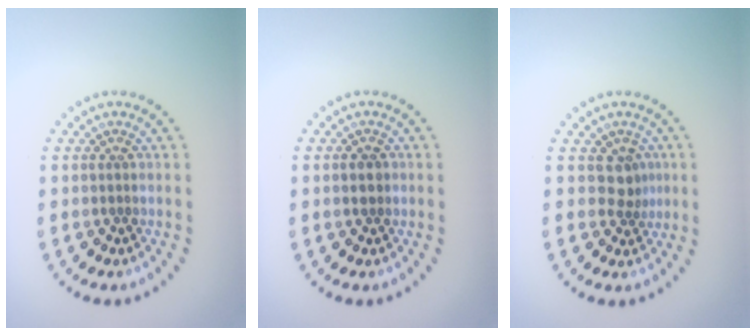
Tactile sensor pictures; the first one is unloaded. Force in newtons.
{"total": 1.7, "press": 1.7, "slide": 0.2}
{"total": 2.0, "press": 1.6, "slide": 1.2}